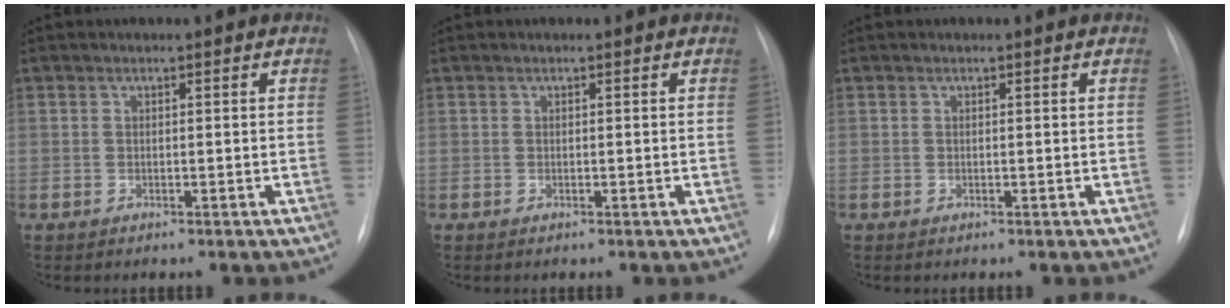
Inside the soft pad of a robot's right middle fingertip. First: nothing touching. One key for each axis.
{"total": 0.0}
{"total": 0.0}